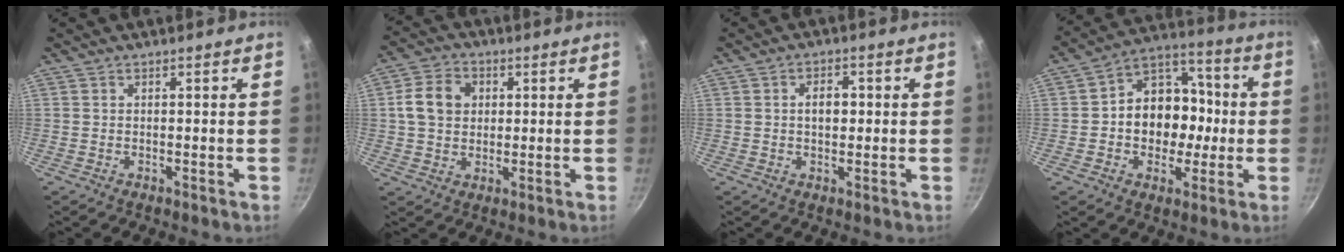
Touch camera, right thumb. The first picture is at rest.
{"total": 8.8, "force": [1.5, 6.9, 5.1], "torque": [-0.080, 0.009, 0.023]}
{"total": 4.0, "force": [0.4, 2.6, 3.1], "torque": [-0.037, 0.008, 0.004]}
{"total": 15.4, "force": [-0.8, 11.5, 10.1], "torque": [-0.096, 0.040, -0.019]}